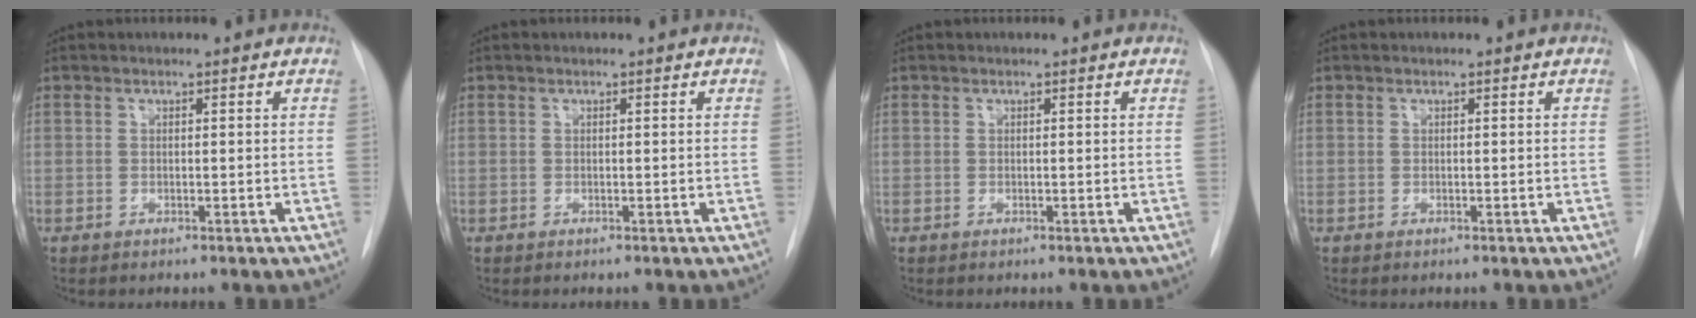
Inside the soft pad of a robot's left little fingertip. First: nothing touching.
{"total": 0.0}
{"total": 0.0}
{"total": 0.0}